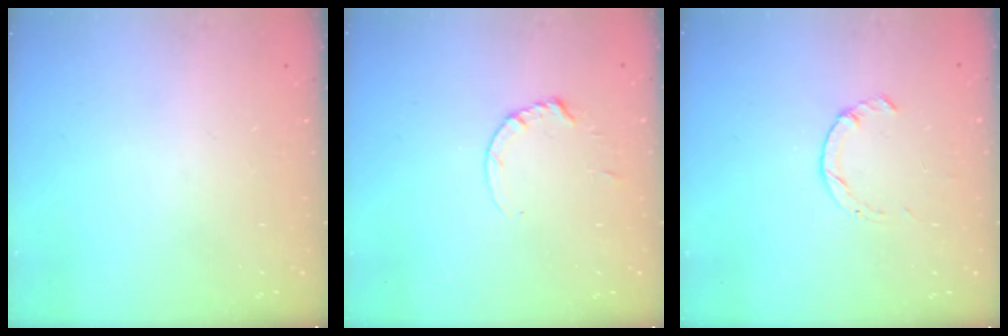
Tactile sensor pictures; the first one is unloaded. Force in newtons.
{"total": 1.8, "press": 1.7, "slide": 0.2}
{"total": 1.0, "press": 1.0, "slide": 0.3}